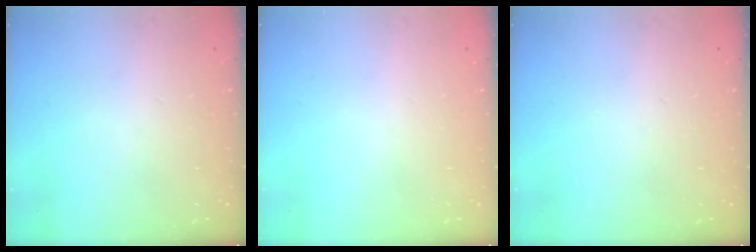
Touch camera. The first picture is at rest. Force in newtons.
{"total": 0.0}
{"total": 0.0}